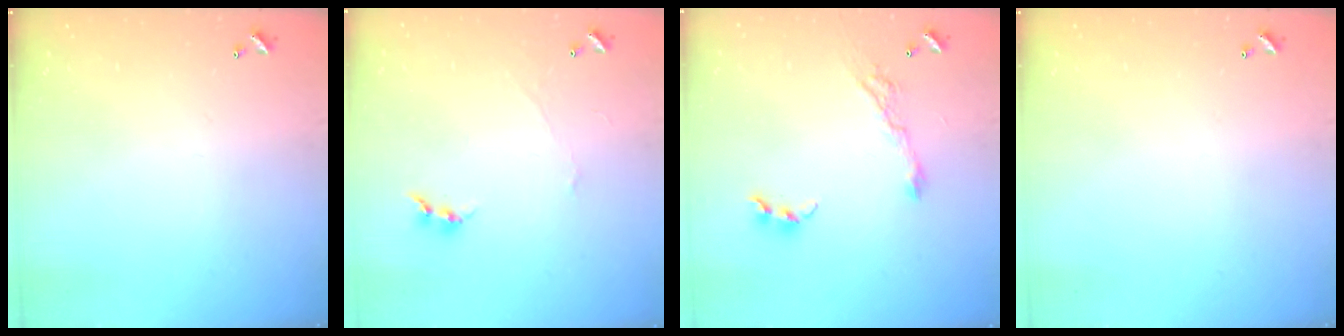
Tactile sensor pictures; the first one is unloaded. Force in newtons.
{"total": 1.5, "press": 1.4, "slide": 0.5}
{"total": 5.7, "press": 5.6, "slide": 0.9}
{"total": 0.0}